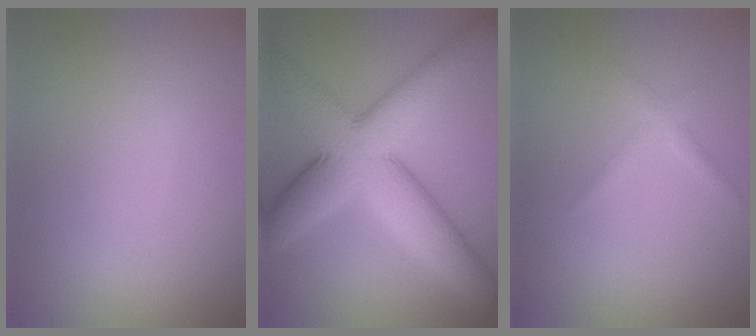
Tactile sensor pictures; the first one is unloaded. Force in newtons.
{"total": 10.7, "press": 10.7, "slide": 0.1}
{"total": 1.2, "press": 1.2, "slide": 0.1}